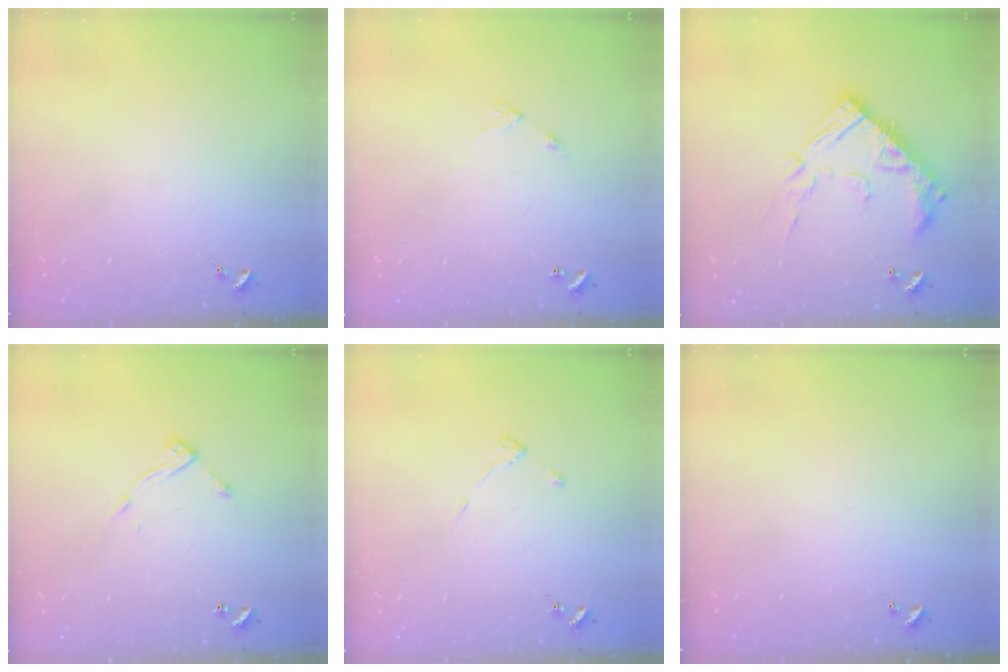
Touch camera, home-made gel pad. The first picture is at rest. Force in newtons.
{"total": 4.6, "press": 4.6, "slide": 0.5}
{"total": 20.8, "press": 20.8, "slide": 0.6}
{"total": 8.6, "press": 8.6, "slide": 0.4}
{"total": 2.9, "press": 2.9, "slide": 0.5}
{"total": 0.0}